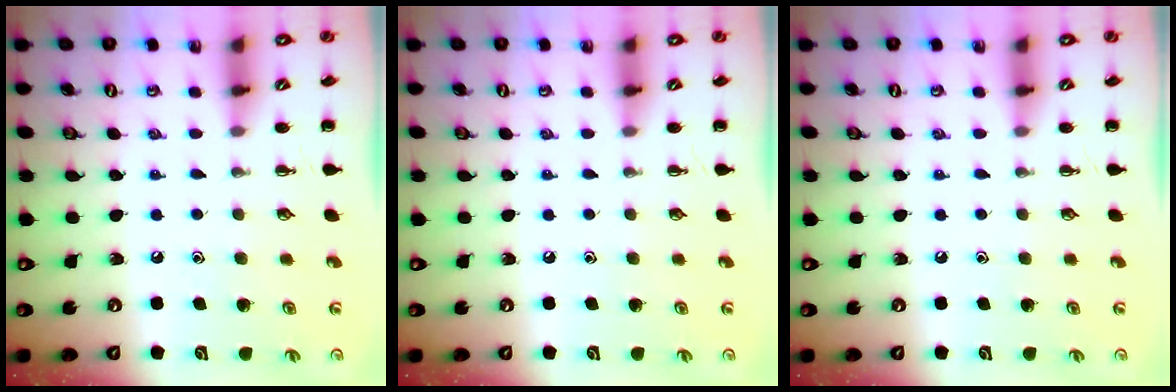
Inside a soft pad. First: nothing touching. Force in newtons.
{"total": 0.0}
{"total": 0.0}